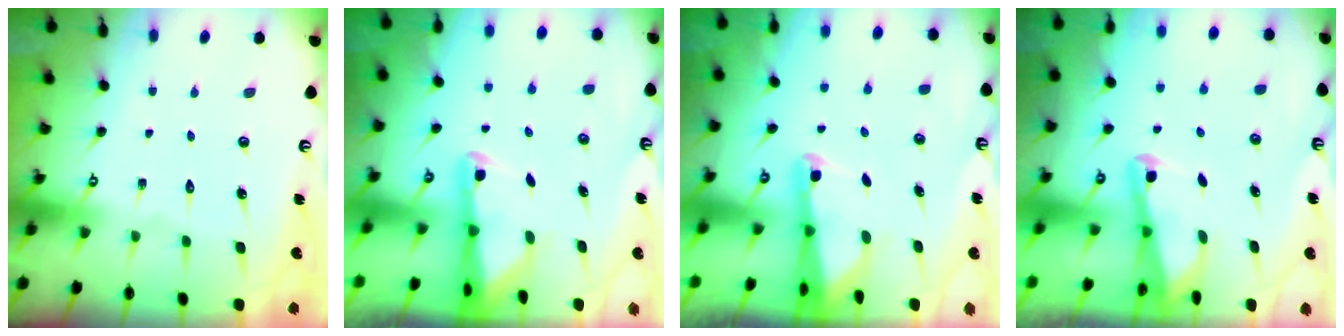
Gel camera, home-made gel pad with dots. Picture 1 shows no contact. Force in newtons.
{"total": 2.4, "press": 2.3, "slide": 0.5}
{"total": 2.6, "press": 2.6, "slide": 0.3}
{"total": 3.0, "press": 2.9, "slide": 0.4}